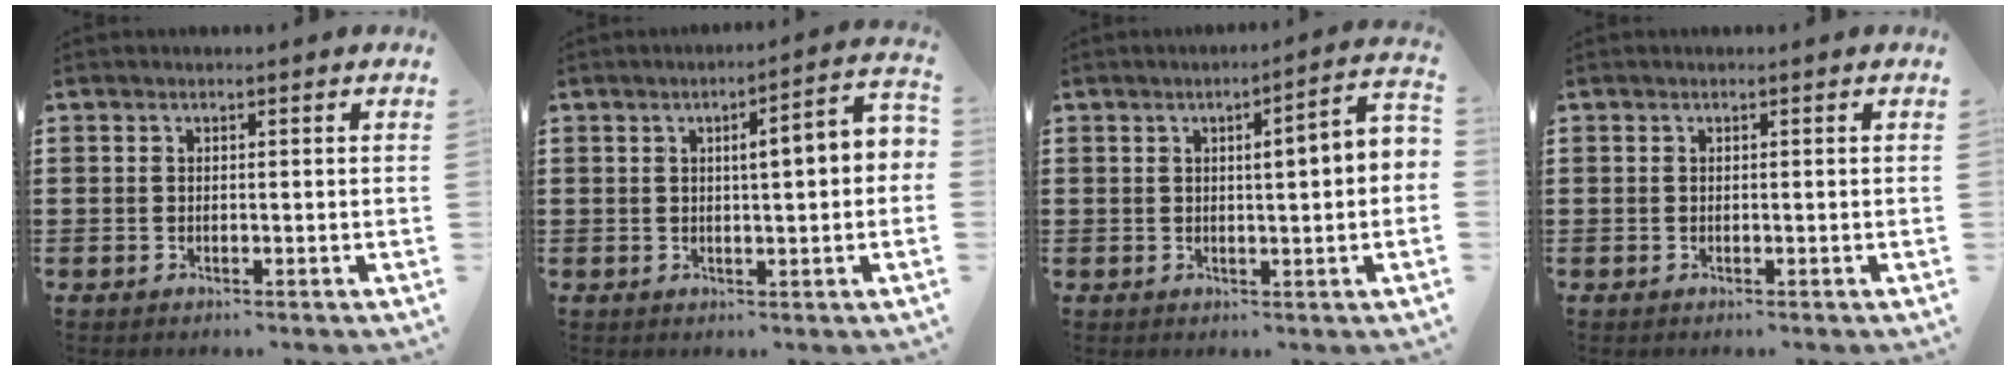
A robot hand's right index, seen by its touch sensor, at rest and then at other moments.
{"total": 4.3, "force": [0.4, 0.6, 4.2], "torque": [-0.071, -0.002, -0.002]}
{"total": 3.1, "force": [-0.1, 0.0, 3.1], "torque": [-0.049, -0.007, -0.008]}
{"total": 0.0}